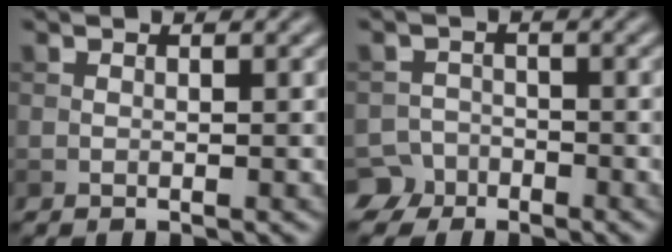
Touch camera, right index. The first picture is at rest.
{"total": 4.3, "force": [-3.3, 2.7, 0.3], "torque": [0.013, -0.003, -0.055]}